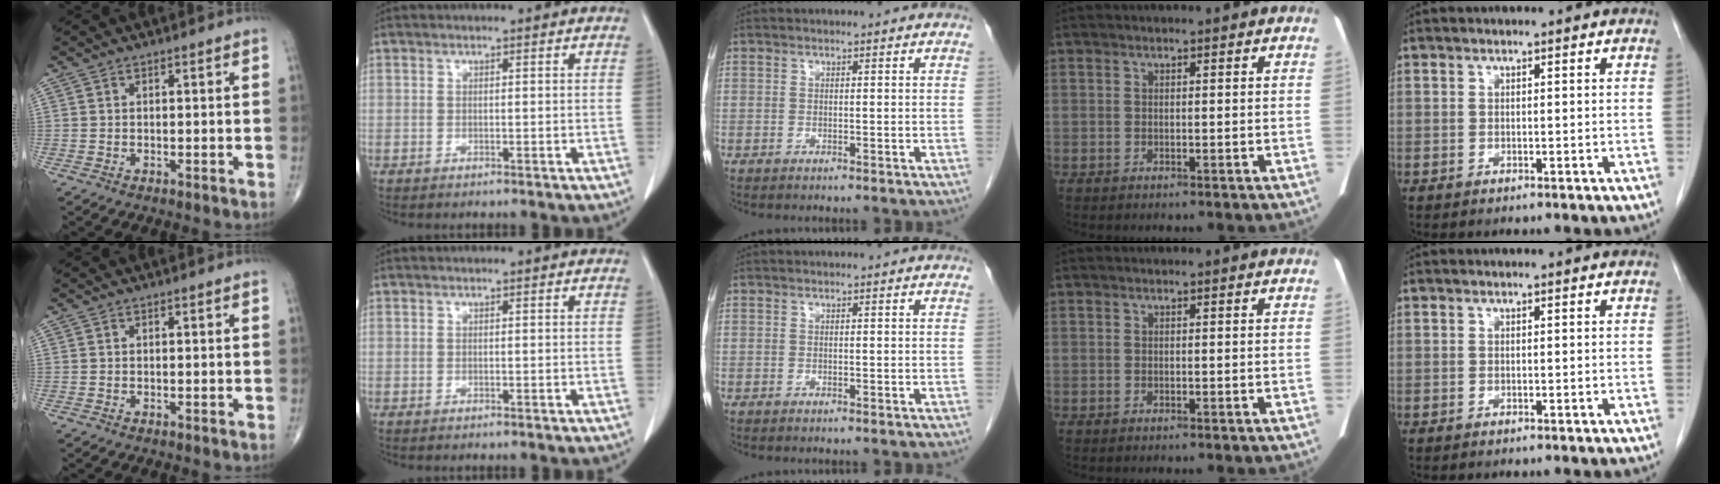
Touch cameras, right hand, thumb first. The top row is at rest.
{}